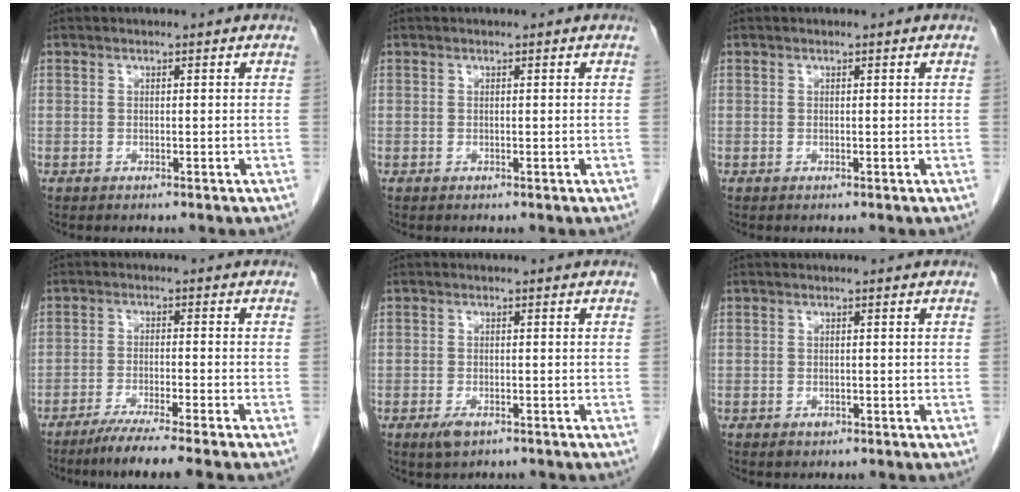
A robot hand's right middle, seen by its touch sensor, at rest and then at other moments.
{"total": 0.0}
{"total": 0.0}
{"total": 7.3, "force": [-5.8, -1.2, 4.3], "torque": [-0.063, -0.020, -0.097]}
{"total": 2.3, "force": [-1.4, 1.0, 1.6], "torque": [-0.035, -0.002, -0.018]}
{"total": 0.9, "force": [-0.5, 0.6, 0.5], "torque": [-0.008, 0.000, -0.003]}